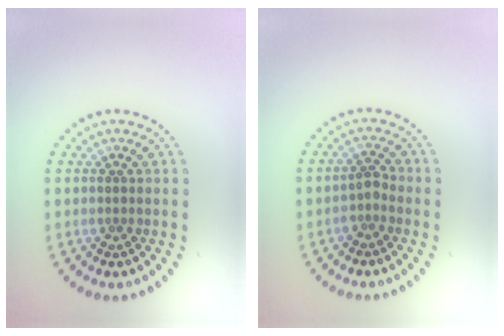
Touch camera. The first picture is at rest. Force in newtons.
{"total": 1.3, "press": 1.1, "slide": 0.7}